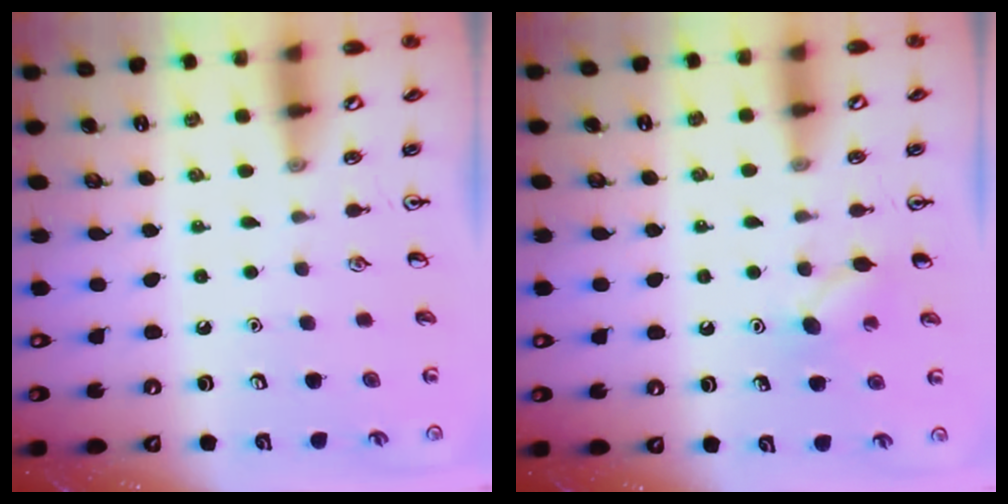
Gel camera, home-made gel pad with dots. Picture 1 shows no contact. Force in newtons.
{"total": 6.2, "press": 5.9, "slide": 1.7}